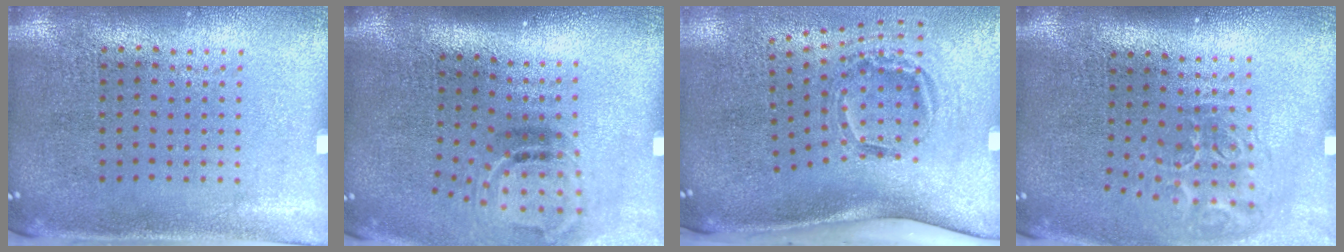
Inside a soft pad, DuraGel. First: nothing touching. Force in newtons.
{"total": 1.9, "press": 1.2, "slide": 1.5}
{"total": 2.1, "press": 1.2, "slide": 1.7}
{"total": 2.0, "press": 1.3, "slide": 1.5}